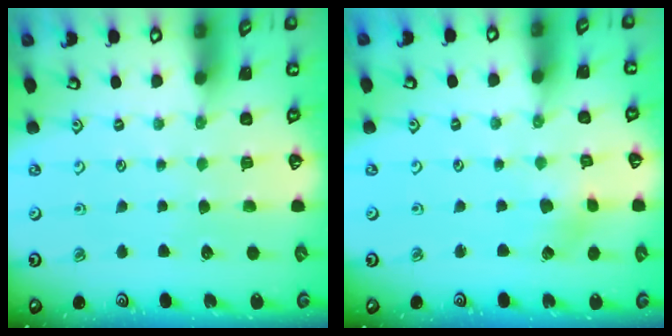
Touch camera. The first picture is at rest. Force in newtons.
{"total": 3.0, "press": 3.0, "slide": 0.4}